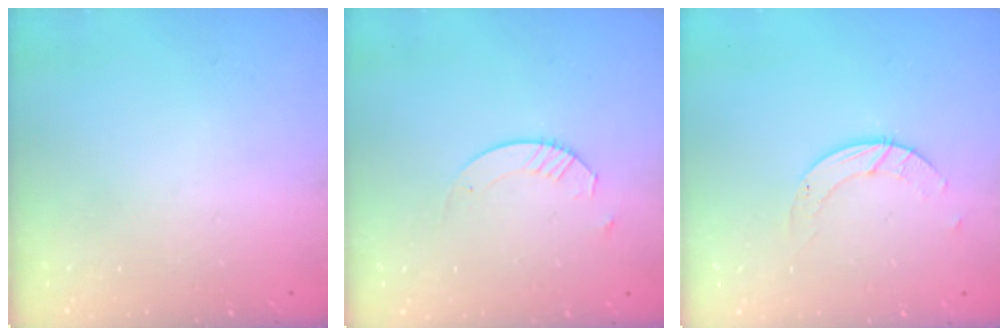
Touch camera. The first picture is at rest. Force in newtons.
{"total": 4.5, "press": 4.5, "slide": 0.5}
{"total": 2.8, "press": 2.8, "slide": 0.3}